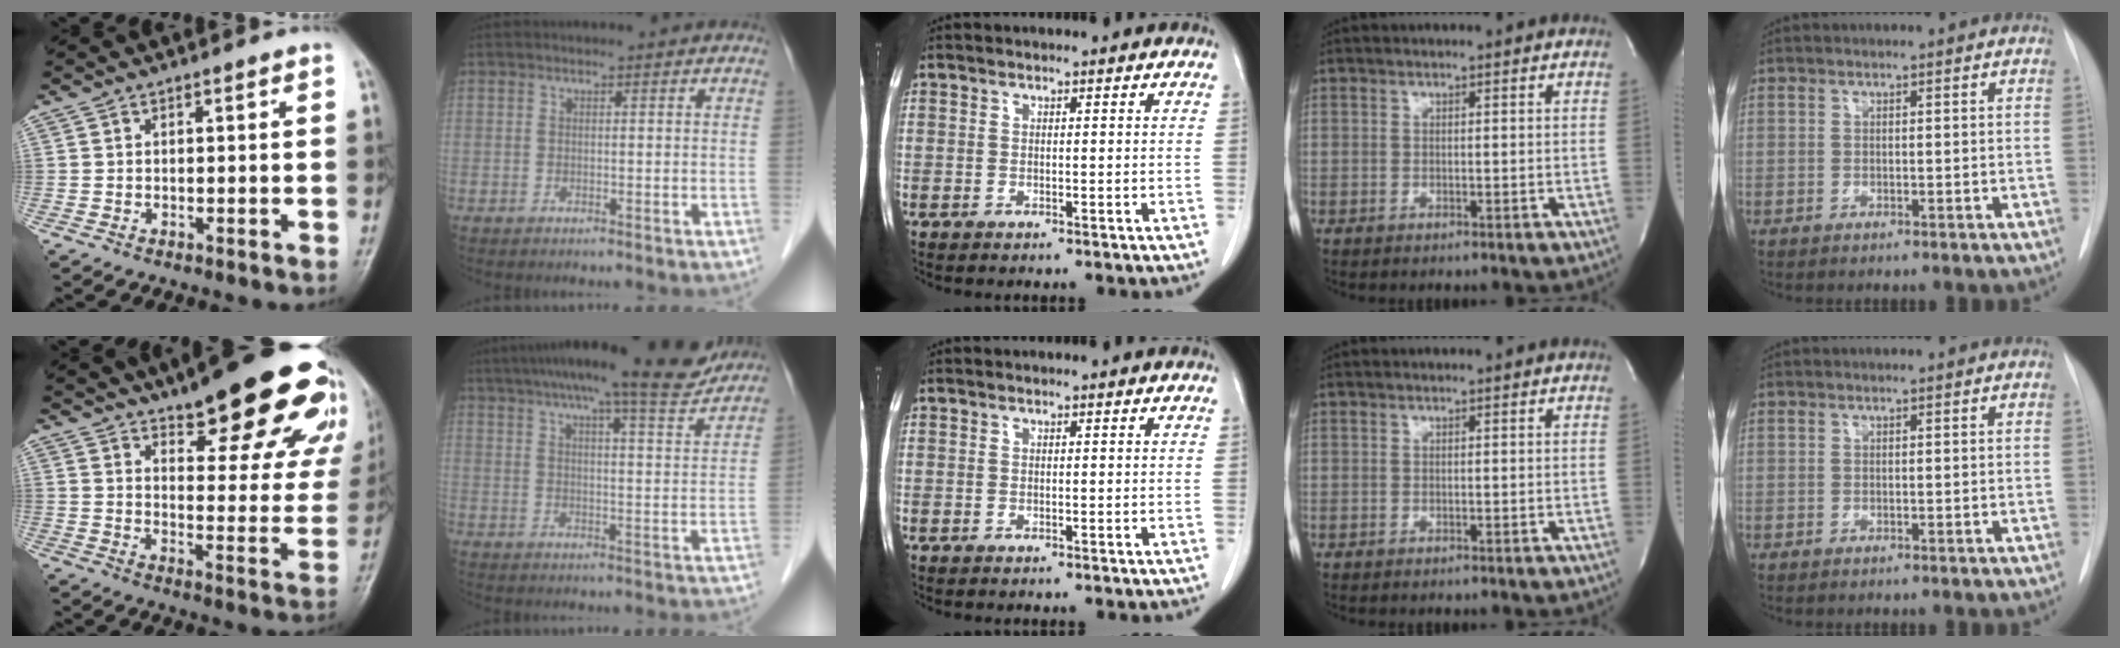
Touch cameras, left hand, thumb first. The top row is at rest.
{"thumb": {"total": 26.7, "force": [18.7, 8.0, 17.4], "torque": [-0.190, -0.081, 0.235]}, "index": {"total": 16.5, "force": [14.1, 1.4, 8.5], "torque": [-0.130, 0.010, 0.188]}}